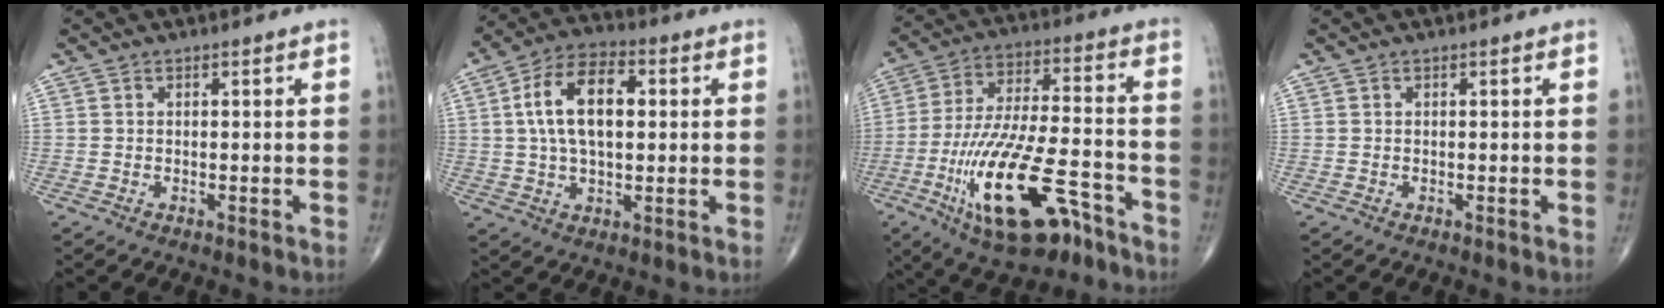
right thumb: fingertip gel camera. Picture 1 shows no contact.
{"total": 13.4, "force": [2.2, 7.2, 11.1], "torque": [-0.195, 0.018, 0.034]}
{"total": 21.6, "force": [-10.9, 8.3, 16.7], "torque": [-0.304, 0.054, -0.175]}
{"total": 0.0}